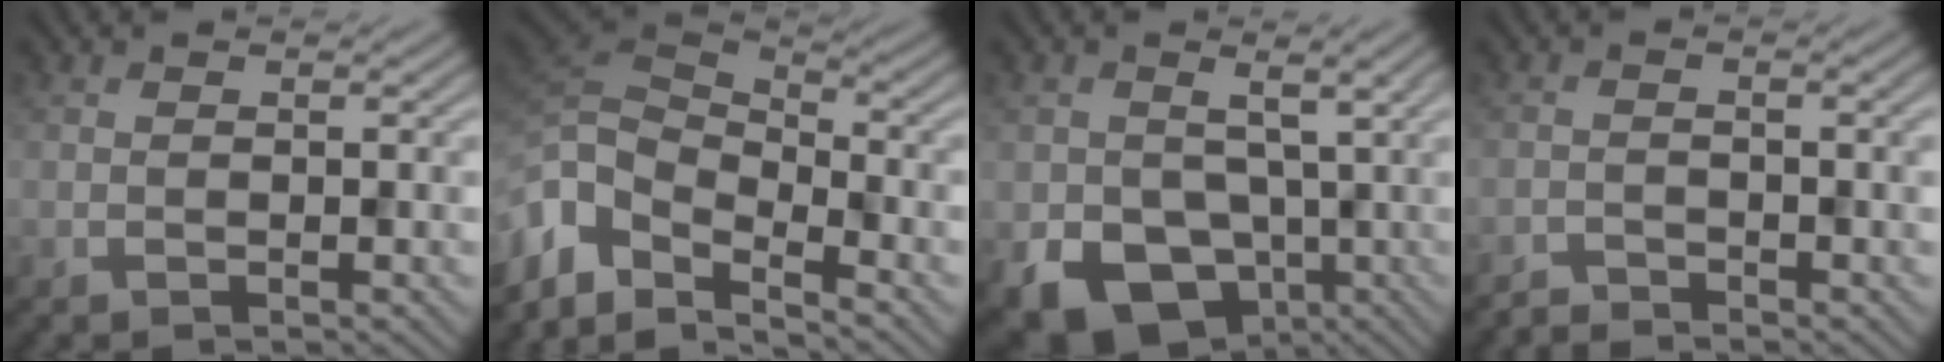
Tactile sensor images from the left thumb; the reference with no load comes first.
{"total": 9.4, "force": [-4.9, 5.1, 6.2], "torque": [-0.148, -0.008, -0.103]}
{"total": 11.7, "force": [-2.8, 8.3, 7.8], "torque": [-0.126, -0.036, -0.026]}
{"total": 2.4, "force": [-2.0, 0.4, 1.2], "torque": [-0.022, -0.002, -0.042]}